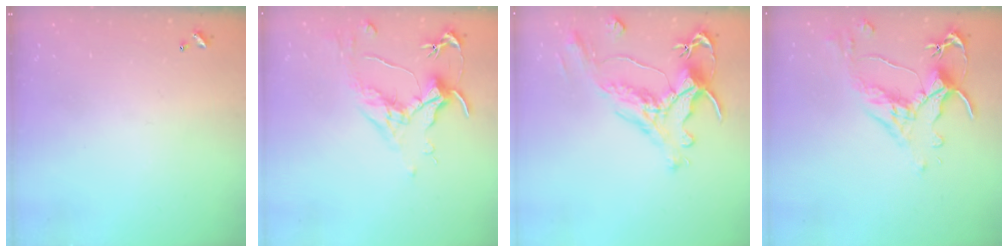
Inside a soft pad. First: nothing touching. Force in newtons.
{"total": 1.7, "press": 1.4, "slide": 0.9}
{"total": 1.8, "press": 1.2, "slide": 1.3}
{"total": 2.5, "press": 2.1, "slide": 1.2}